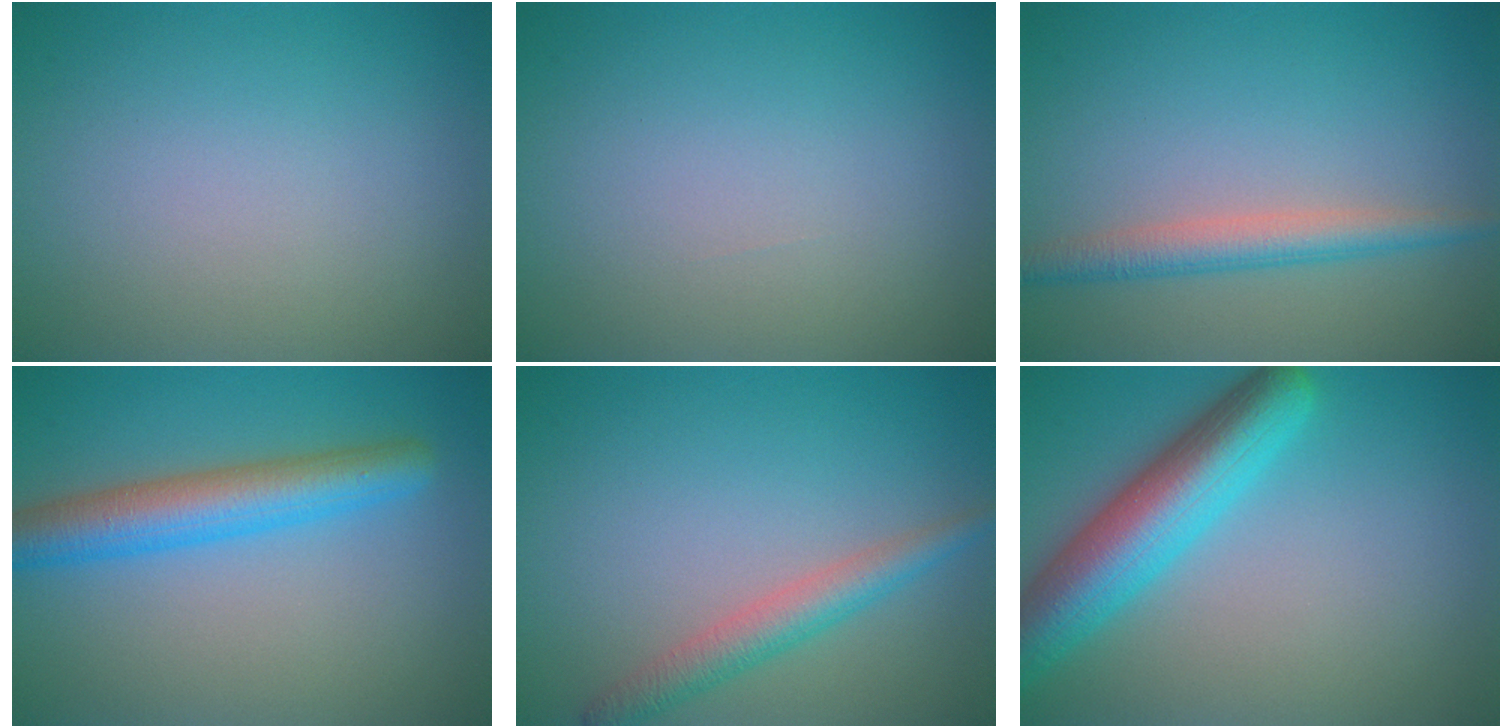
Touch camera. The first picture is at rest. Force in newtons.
{"total": 0.0}
{"total": 2.9, "press": 2.9, "slide": 0.1}
{"total": 5.4, "press": 5.4, "slide": 0.1}
{"total": 2.9, "press": 2.9, "slide": 0.1}
{"total": 7.5, "press": 7.5, "slide": 0.3}